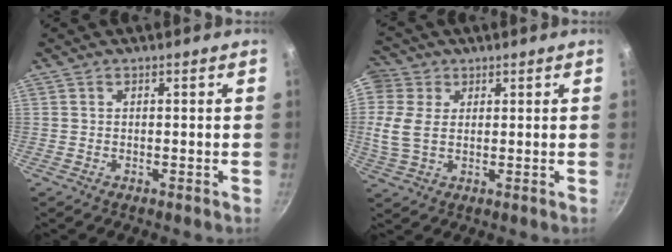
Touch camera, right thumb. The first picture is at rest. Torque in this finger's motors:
{"motor_torque": [0.31, 2.06, 1.17, 1.60, 0.29]}